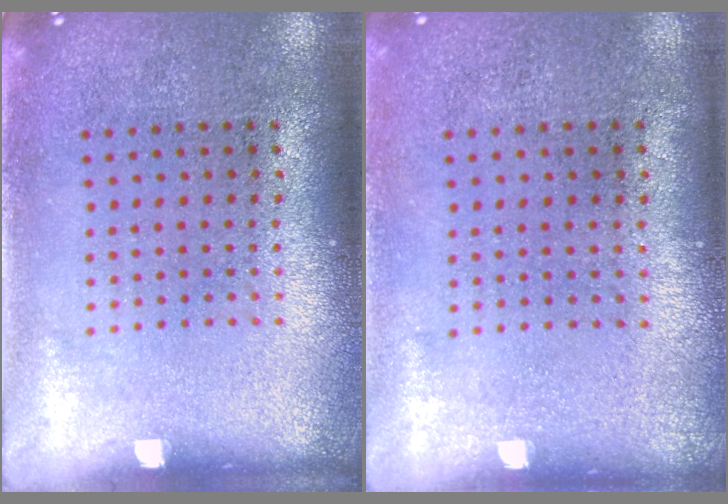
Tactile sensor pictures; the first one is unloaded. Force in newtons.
{"total": 0.0}